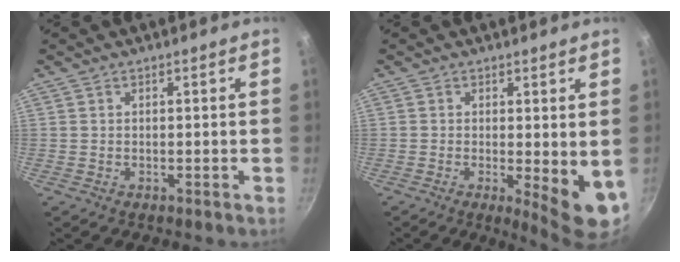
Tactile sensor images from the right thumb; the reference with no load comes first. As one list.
[{"total": 7.5, "force": [-0.7, 2.2, 7.1], "torque": [-0.088, -0.012, -0.003]}]